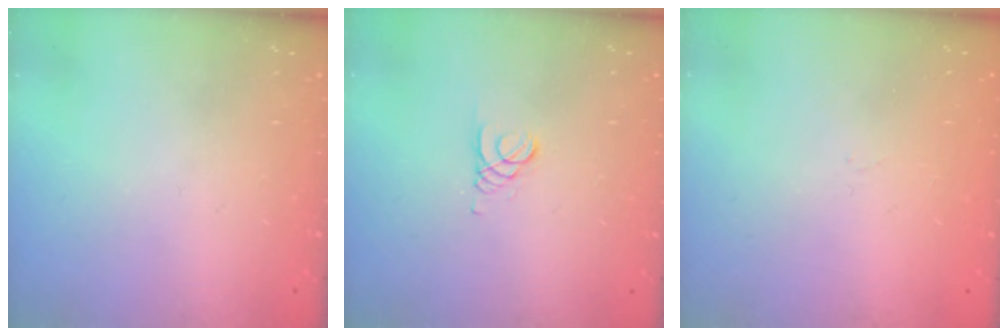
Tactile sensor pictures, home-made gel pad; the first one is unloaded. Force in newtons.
{"total": 0.7, "press": 0.7, "slide": 0.1}
{"total": 0.9, "press": 0.9, "slide": 0.2}